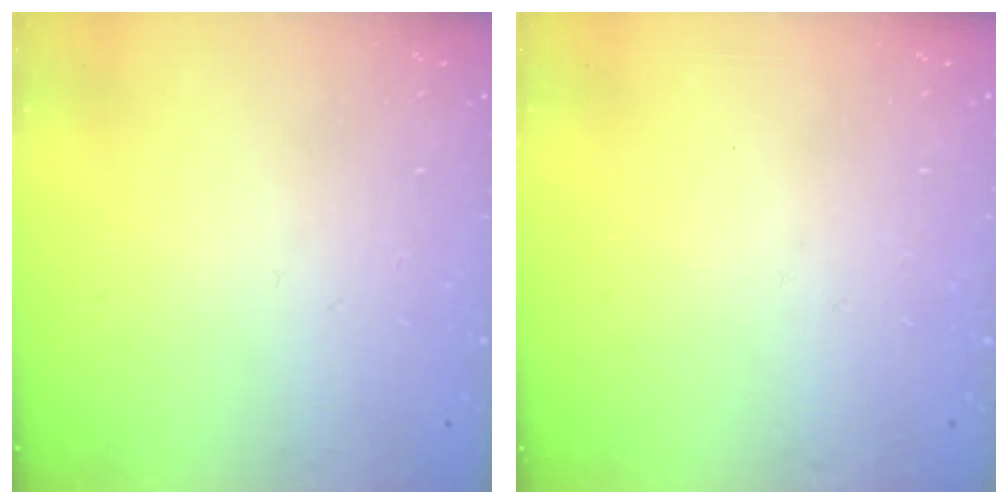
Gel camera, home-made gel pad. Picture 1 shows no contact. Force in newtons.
{"total": 0.0}